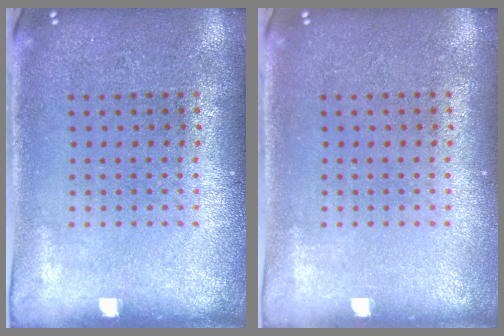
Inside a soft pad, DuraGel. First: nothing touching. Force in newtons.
{"total": 0.0}